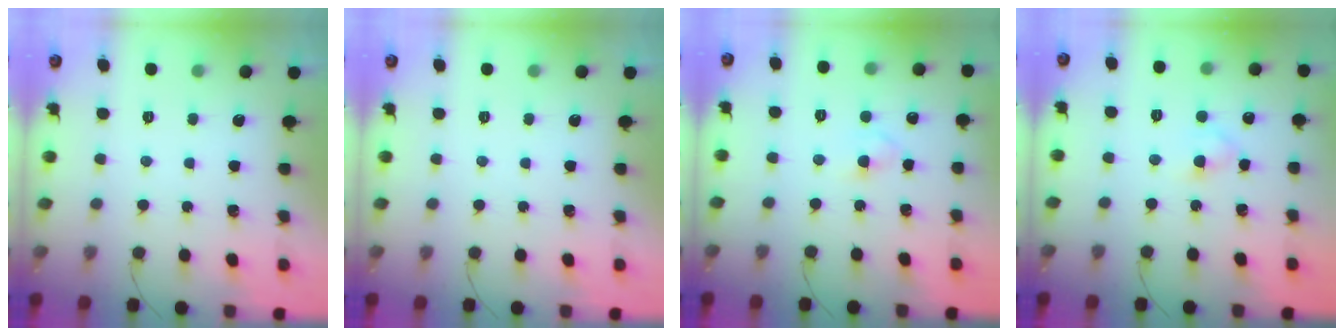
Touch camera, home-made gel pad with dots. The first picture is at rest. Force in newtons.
{"total": 0.0}
{"total": 2.9, "press": 2.7, "slide": 1.1}
{"total": 2.5, "press": 2.2, "slide": 1.1}